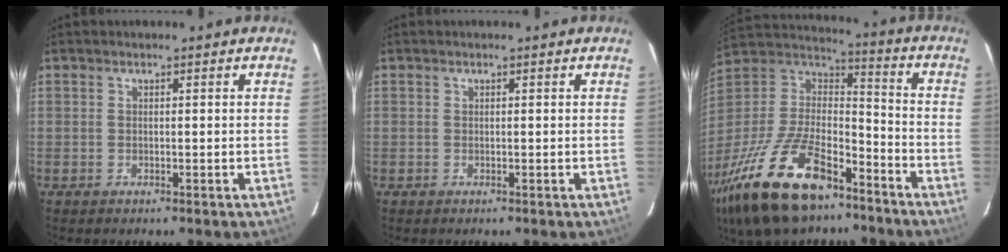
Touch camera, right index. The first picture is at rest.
{"total": 0.0}
{"total": 28.1, "force": [-17.9, 12.5, 17.7], "torque": [-0.372, -0.028, -0.300]}